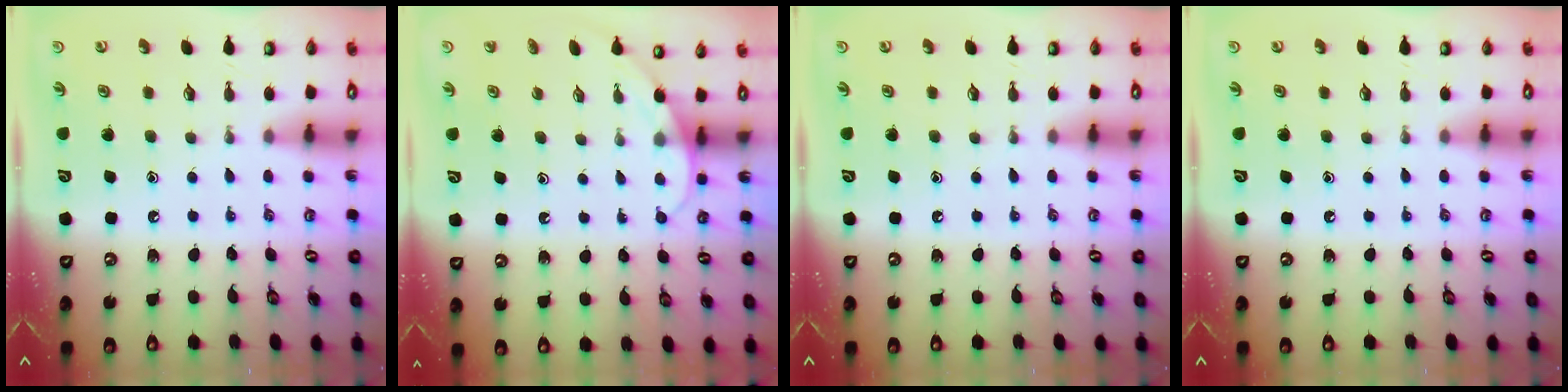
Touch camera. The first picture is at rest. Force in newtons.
{"total": 4.0, "press": 4.0, "slide": 0.3}
{"total": 0.0}
{"total": 0.0}